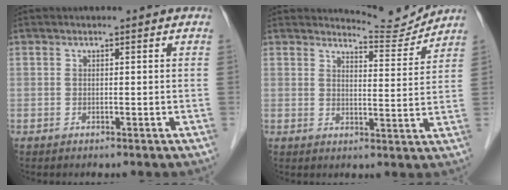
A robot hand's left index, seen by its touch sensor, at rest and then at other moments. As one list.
[{"total": 5.3, "force": [5.2, -0.2, -1.0], "torque": [0.000, -0.021, 0.073]}]